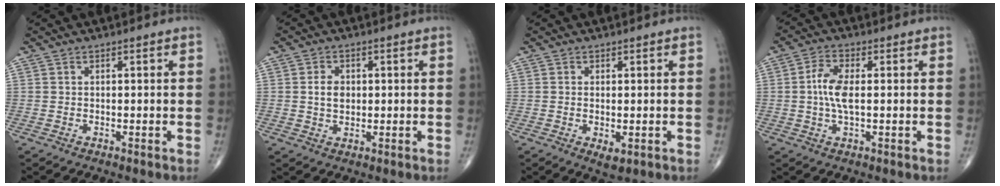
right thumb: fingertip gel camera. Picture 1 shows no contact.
{"total": 3.6, "force": [0.4, 2.7, 2.3], "torque": [-0.030, 0.002, 0.007]}
{"total": 2.7, "force": [-0.6, 1.2, 2.3], "torque": [-0.037, -0.007, -0.004]}
{"total": 5.8, "force": [0.2, 2.3, 5.3], "torque": [-0.121, 0.002, -0.002]}